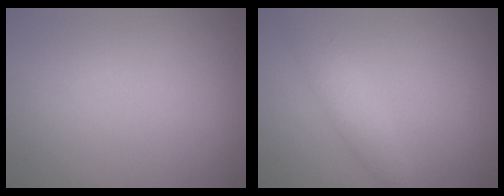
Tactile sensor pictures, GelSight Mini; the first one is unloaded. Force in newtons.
{"total": 2.2, "press": 2.2, "slide": 0.1}